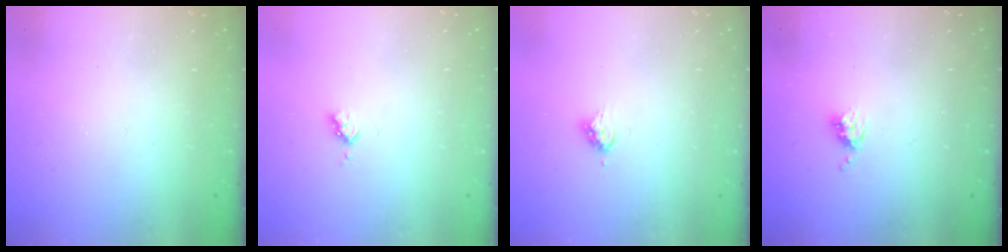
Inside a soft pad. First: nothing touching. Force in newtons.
{"total": 3.0, "press": 3.0, "slide": 0.3}
{"total": 4.2, "press": 4.1, "slide": 0.5}
{"total": 4.8, "press": 4.8, "slide": 0.4}